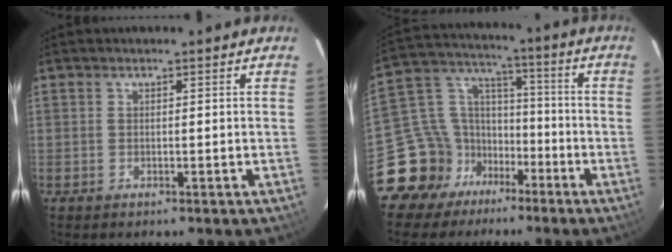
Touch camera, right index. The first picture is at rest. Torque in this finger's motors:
{"motor_torque": [-0.83, -0.42, -0.96, -0.21]}